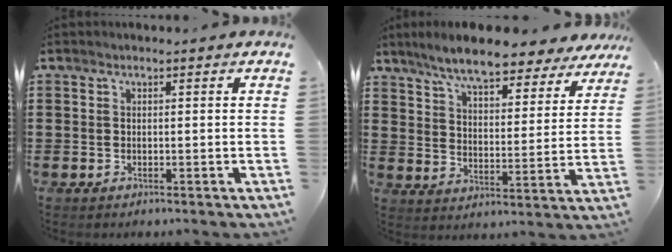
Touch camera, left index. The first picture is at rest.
{"total": 7.9, "force": [7.2, 0.9, 3.2], "torque": [-0.092, -0.029, 0.128]}